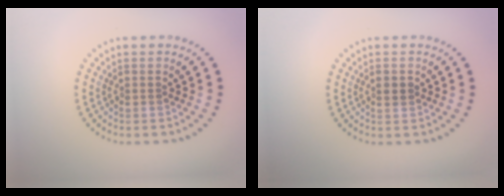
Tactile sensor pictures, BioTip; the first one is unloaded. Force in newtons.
{"total": 1.2, "press": 1.2, "slide": 0.3}